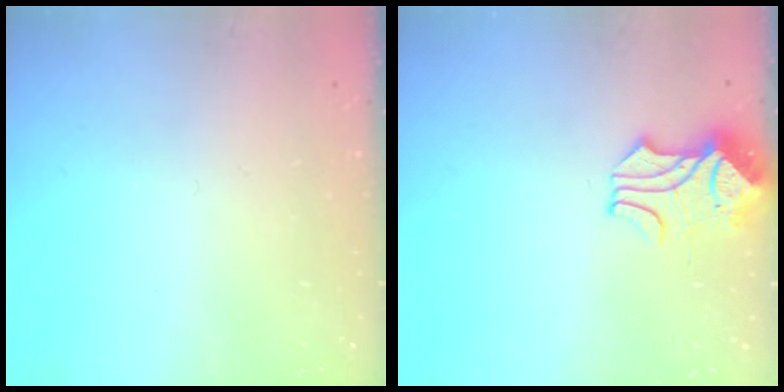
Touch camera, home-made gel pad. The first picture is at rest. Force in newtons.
{"total": 1.9, "press": 1.5, "slide": 1.1}